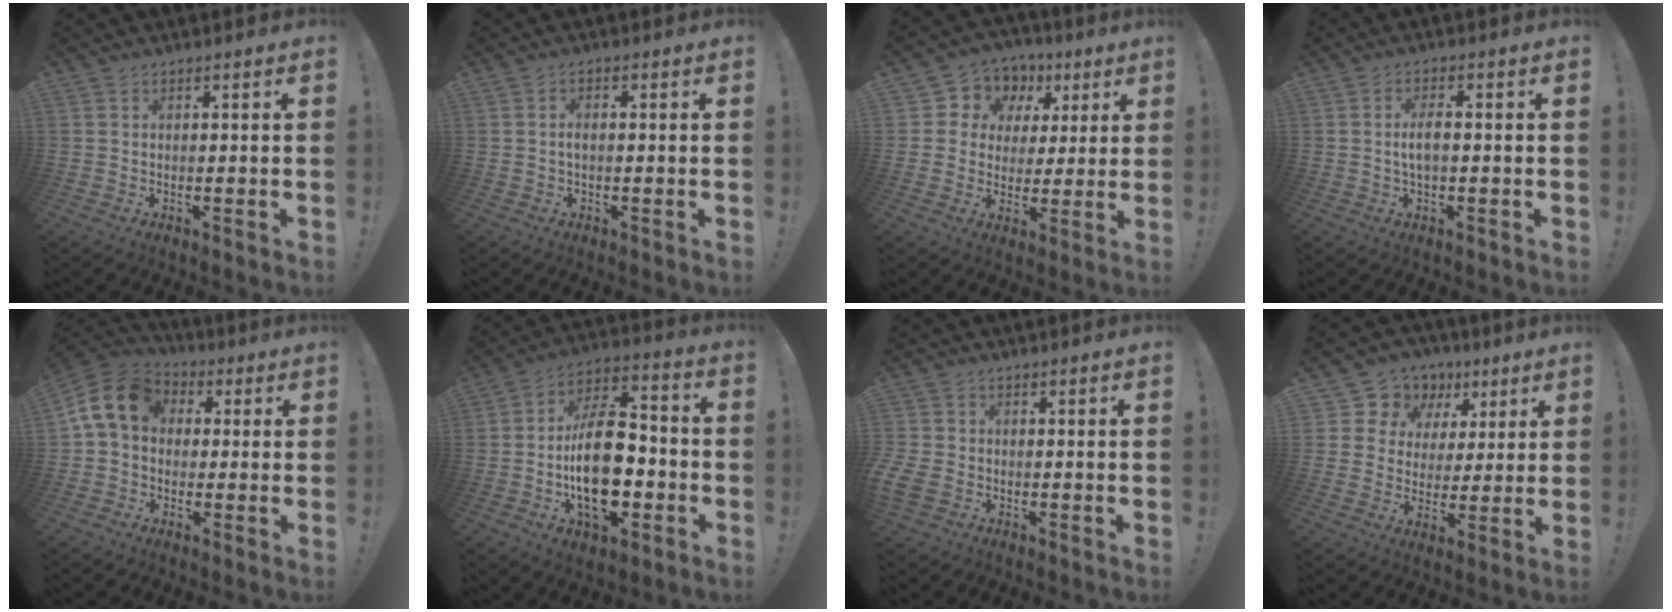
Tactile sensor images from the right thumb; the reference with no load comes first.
{"total": 2.1, "force": [-0.3, 0.8, 1.9], "torque": [-0.038, 0.007, -0.005]}
{"total": 8.8, "force": [2.6, 8.0, 2.4], "torque": [-0.036, -0.022, 0.054]}
{"total": 4.4, "force": [-0.4, 1.5, 4.1], "torque": [-0.092, 0.004, -0.011]}
{"total": 12.7, "force": [2.2, 9.6, 7.9], "torque": [-0.146, 0.015, 0.049]}
{"total": 22.2, "force": [-4.6, 12.3, 17.9], "torque": [-0.316, 0.022, -0.070]}
{"total": 4.6, "force": [-1.3, 3.7, 2.4], "torque": [-0.066, 0.001, -0.023]}
{"total": 10.0, "force": [4.4, 8.6, 2.5], "torque": [-0.046, -0.028, 0.092]}